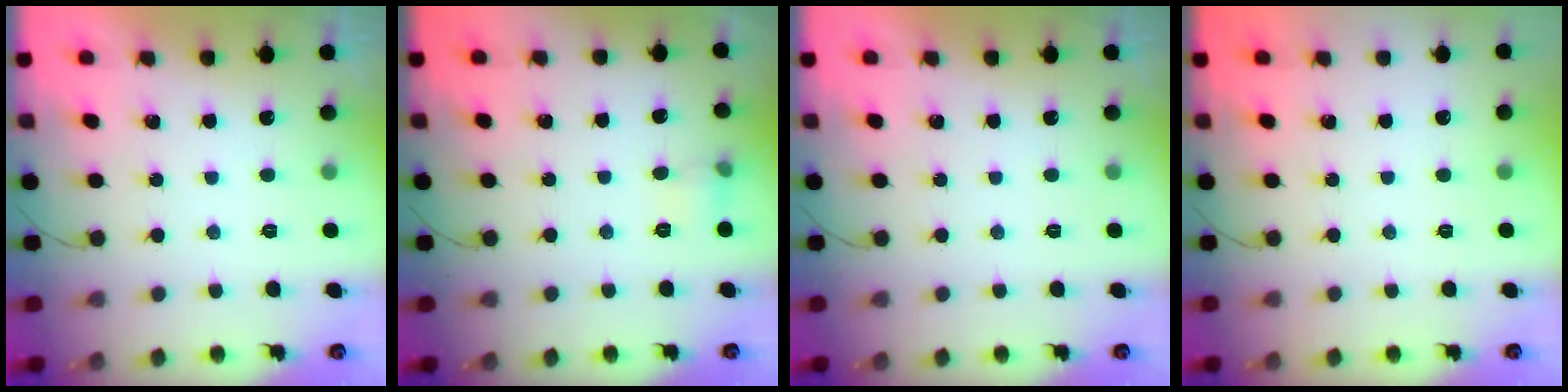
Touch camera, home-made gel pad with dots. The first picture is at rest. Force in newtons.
{"total": 5.1, "press": 4.8, "slide": 1.6}
{"total": 0.0}
{"total": 0.0}